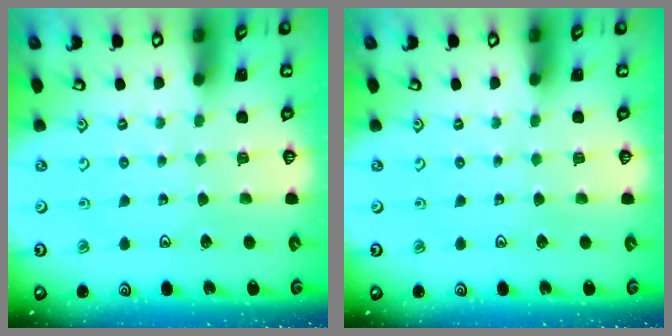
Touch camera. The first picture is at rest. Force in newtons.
{"total": 0.0}